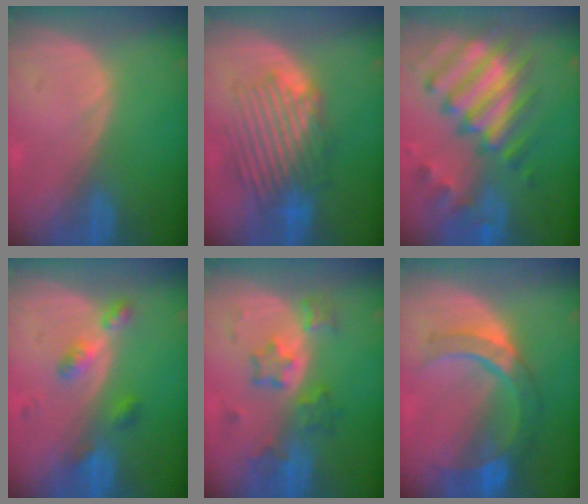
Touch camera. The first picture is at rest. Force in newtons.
{"total": 8.4, "press": 8.0, "slide": 2.5}
{"total": 12.8, "press": 10.6, "slide": 7.1}
{"total": 4.6, "press": 4.1, "slide": 1.9}
{"total": 5.9, "press": 5.9, "slide": 0.8}
{"total": 8.5, "press": 8.1, "slide": 2.7}